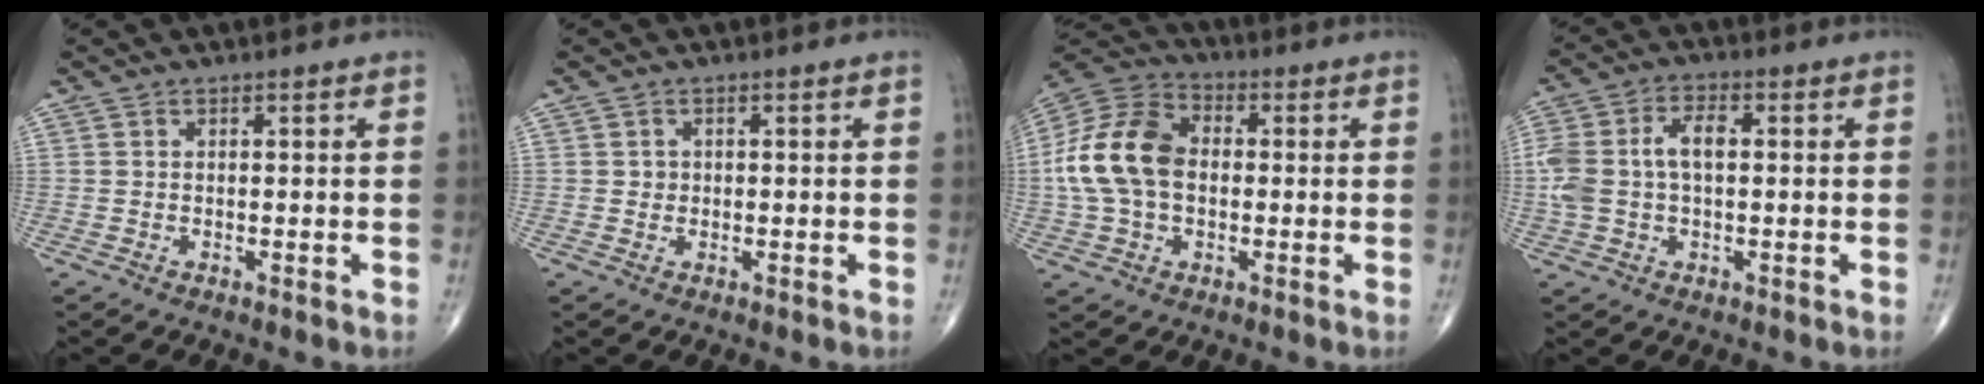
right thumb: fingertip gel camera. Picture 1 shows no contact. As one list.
[{"total": 1.1, "force": [0.0, 1.0, 0.2], "torque": [0.003, 0.003, 0.001]}, {"total": 15.4, "force": [0.0, 10.5, 11.3], "torque": [-0.220, 0.033, -0.006]}, {"total": 10.0, "force": [0.6, 5.9, 8.1], "torque": [-0.187, 0.029, 0.013]}]